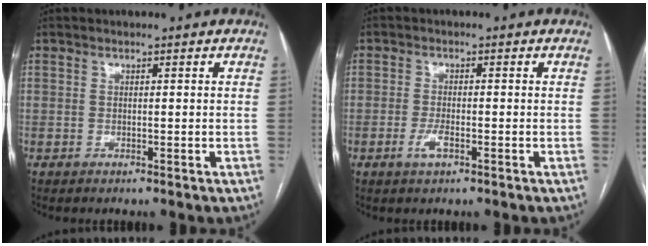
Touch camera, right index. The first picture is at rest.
{"total": 2.7, "force": [-1.2, 0.7, 2.3], "torque": [-0.047, -0.002, -0.023]}